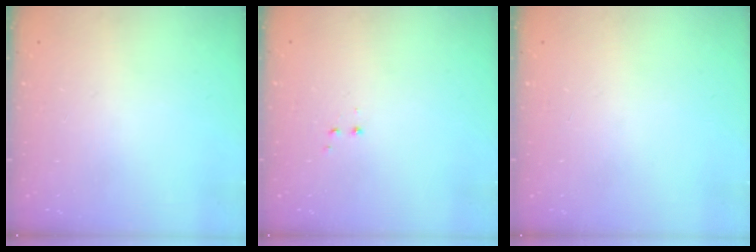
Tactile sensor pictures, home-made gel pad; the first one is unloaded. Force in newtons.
{"total": 1.2, "press": 1.1, "slide": 0.5}
{"total": 0.0}